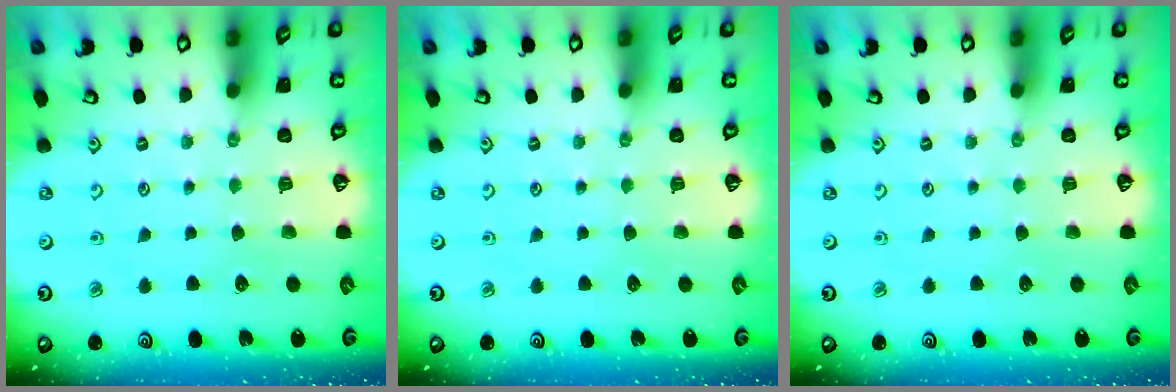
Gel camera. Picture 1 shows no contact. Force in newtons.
{"total": 0.0}
{"total": 0.0}